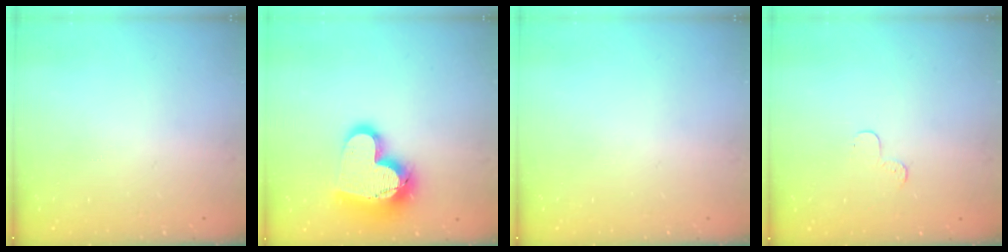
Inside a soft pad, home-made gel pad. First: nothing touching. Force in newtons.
{"total": 17.4, "press": 17.4, "slide": 1.3}
{"total": 0.0}
{"total": 3.2, "press": 3.2, "slide": 0.3}